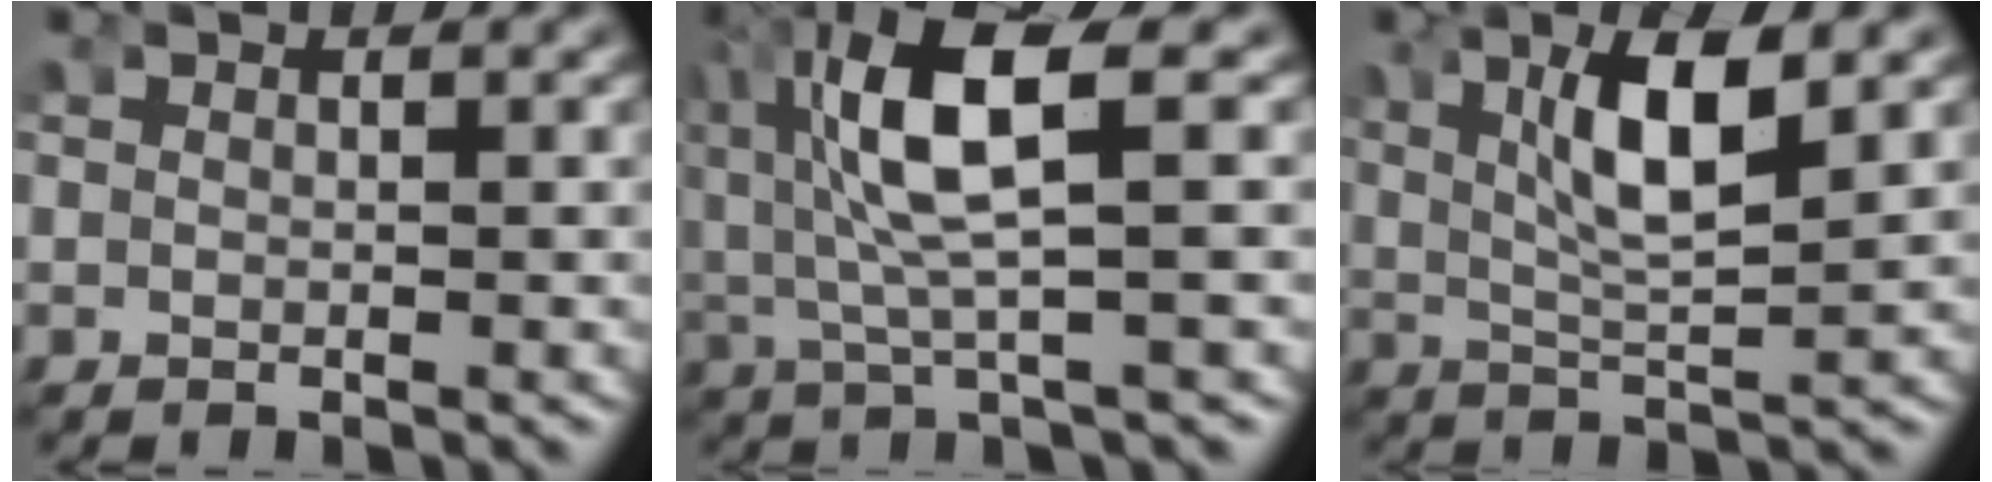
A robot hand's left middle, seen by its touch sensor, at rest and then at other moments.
{"total": 7.6, "force": [0.8, 3.2, 6.8], "torque": [-0.149, 0.000, 0.016]}
{"total": 6.0, "force": [1.7, 1.9, 5.4], "torque": [-0.101, -0.003, 0.032]}